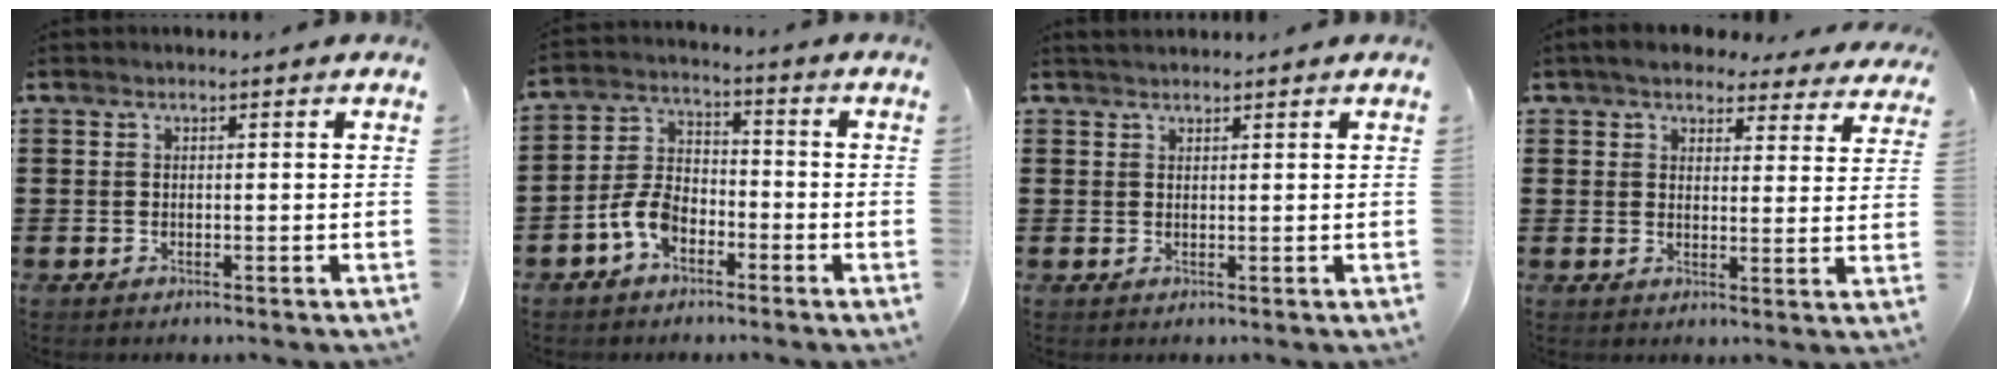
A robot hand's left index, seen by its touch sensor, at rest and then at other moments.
{"total": 6.4, "force": [-3.5, 3.8, 3.9], "torque": [-0.103, 0.008, -0.072]}
{"total": 1.2, "force": [1.2, 0.2, 0.3], "torque": [-0.007, 0.002, 0.023]}
{"total": 5.1, "force": [4.6, 1.5, 1.5], "torque": [-0.047, -0.010, 0.085]}